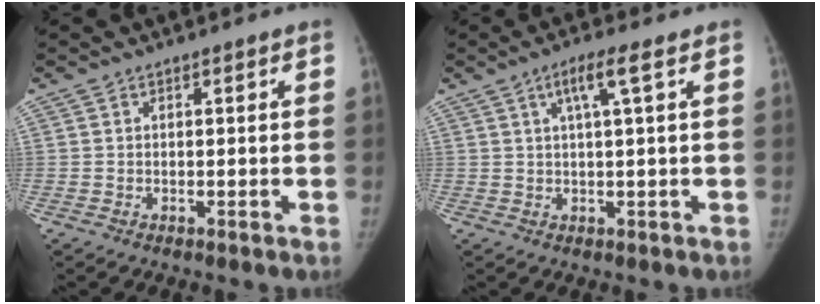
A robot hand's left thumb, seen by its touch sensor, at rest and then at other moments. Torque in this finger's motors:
{"motor_torque": [0.06, 0.02, 0.94, -0.44, 0.23]}